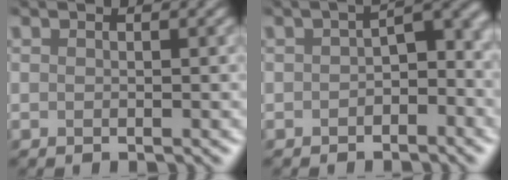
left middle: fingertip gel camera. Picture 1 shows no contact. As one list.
[{"total": 3.3, "force": [-1.6, 1.8, 2.3], "torque": [-0.022, 0.012, -0.034]}]